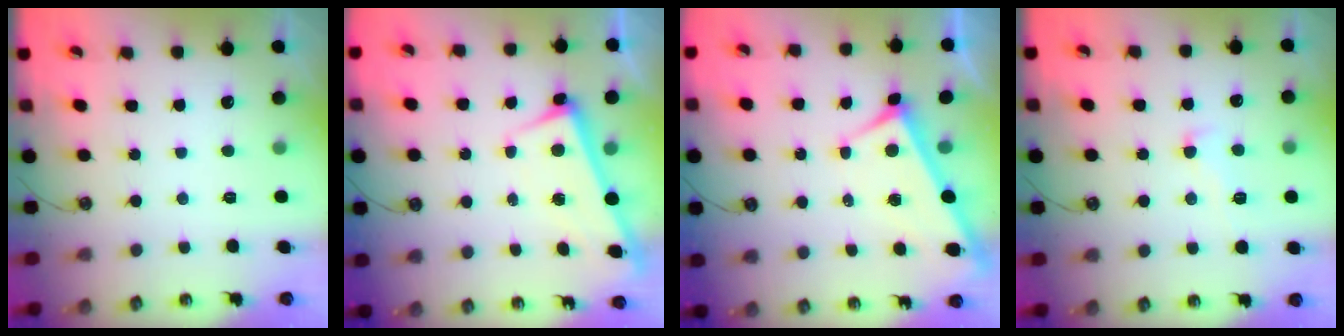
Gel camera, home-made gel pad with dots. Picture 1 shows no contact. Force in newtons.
{"total": 2.8, "press": 2.7, "slide": 0.4}
{"total": 3.9, "press": 3.8, "slide": 0.6}
{"total": 0.8, "press": 0.2, "slide": 0.8}